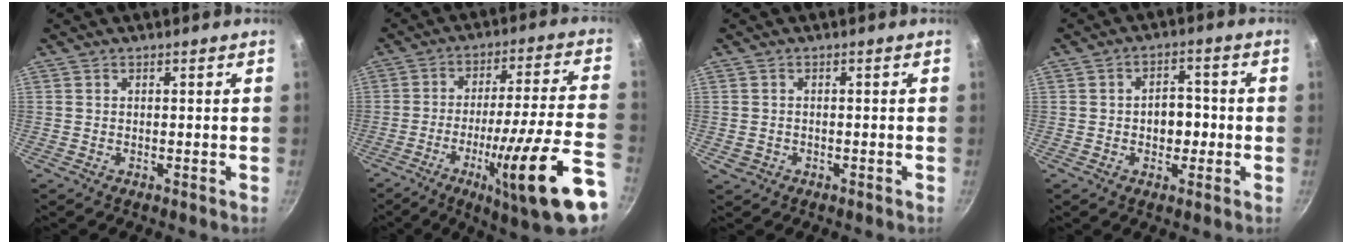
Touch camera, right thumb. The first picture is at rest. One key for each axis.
{"total": 22.2, "fx": -9.9, "fy": 3.1, "fz": 19.6, "tx": -0.275, "ty": 0.024, "tz": -0.148}
{"total": 1.7, "fx": -0.6, "fy": 1.4, "fz": 0.6, "tx": -0.012, "ty": 0.006, "tz": 0.000}
{"total": 5.8, "fx": -0.6, "fy": 4.1, "fz": 4.1, "tx": -0.029, "ty": 0.012, "tz": -0.011}